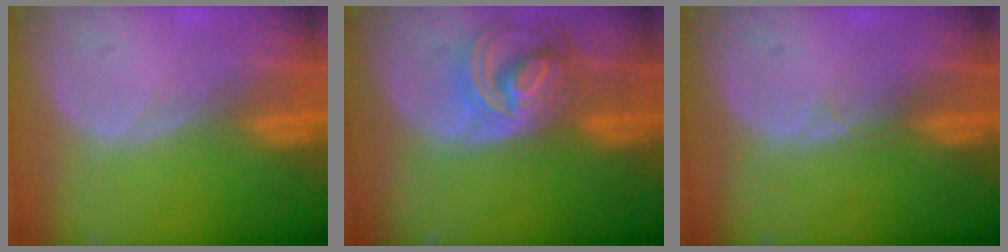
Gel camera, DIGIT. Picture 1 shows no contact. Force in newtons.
{"total": 8.2, "press": 7.1, "slide": 4.1}
{"total": 0.6, "press": 0.5, "slide": 0.4}